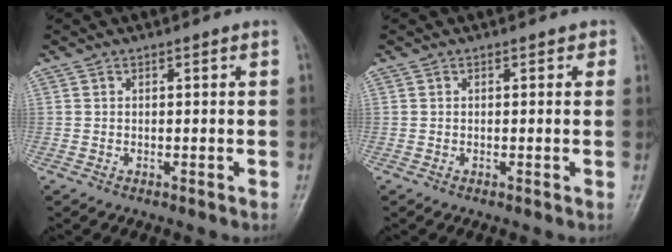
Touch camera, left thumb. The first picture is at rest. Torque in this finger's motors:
{"motor_torque": [0.07, 0.13, -0.13, -0.21, 0.04]}